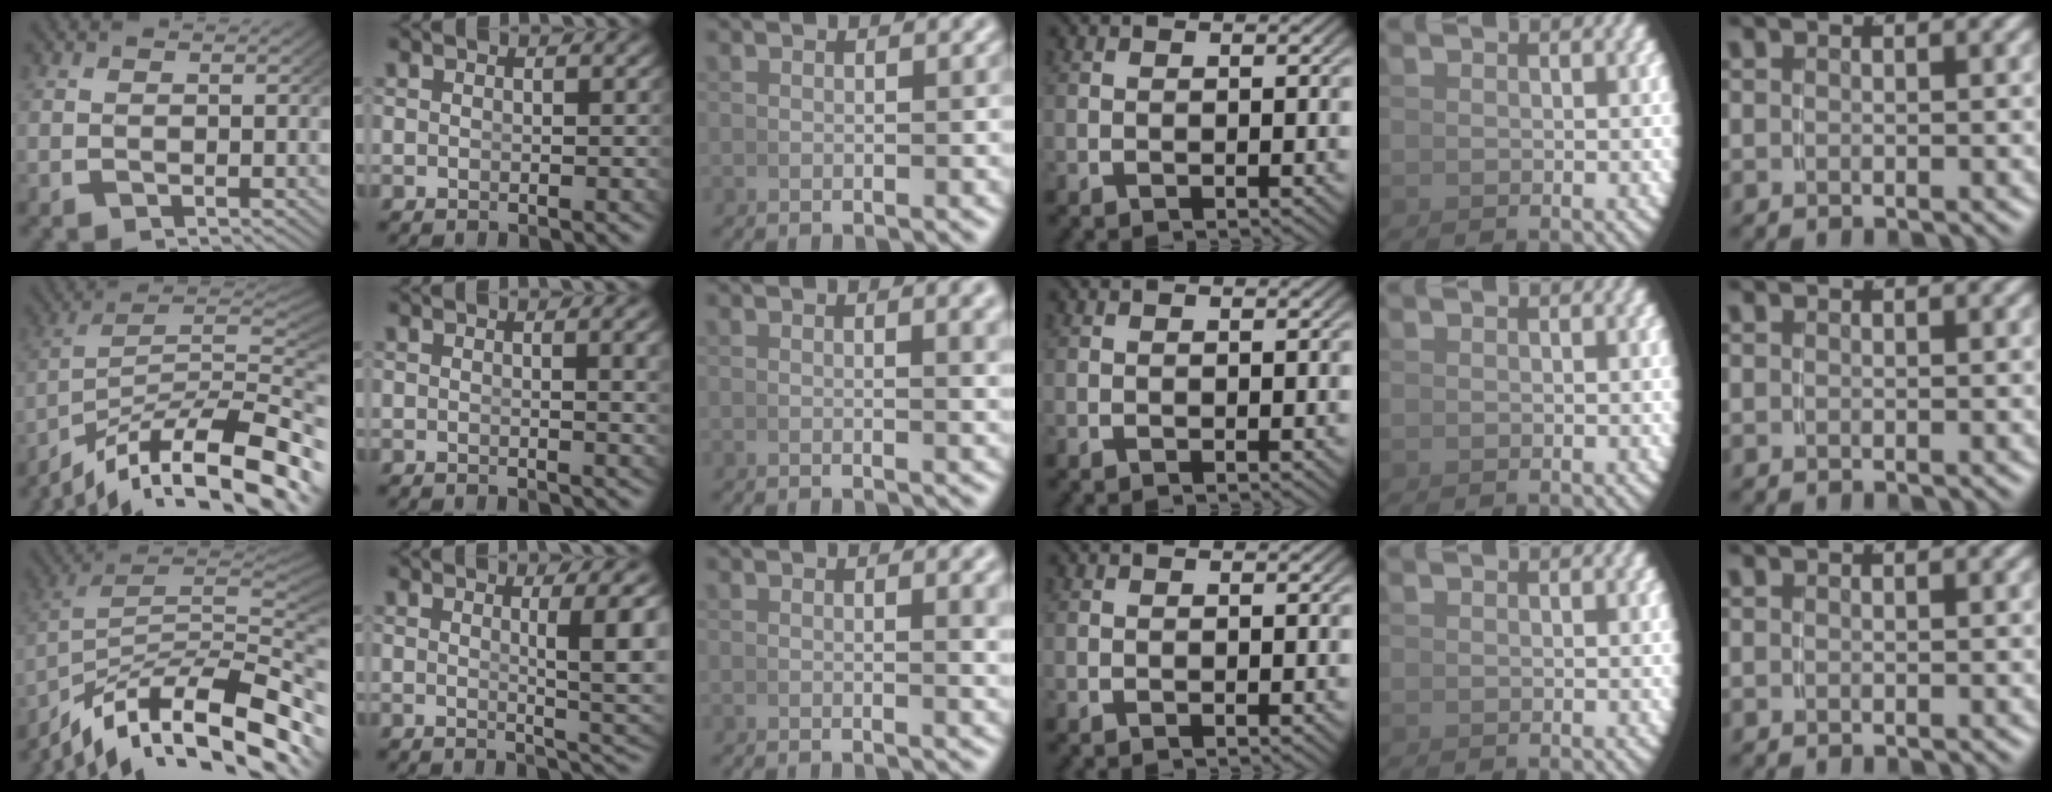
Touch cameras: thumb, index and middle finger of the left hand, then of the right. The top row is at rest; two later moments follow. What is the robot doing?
{"motion": "lift_and_place", "object": "cup"}